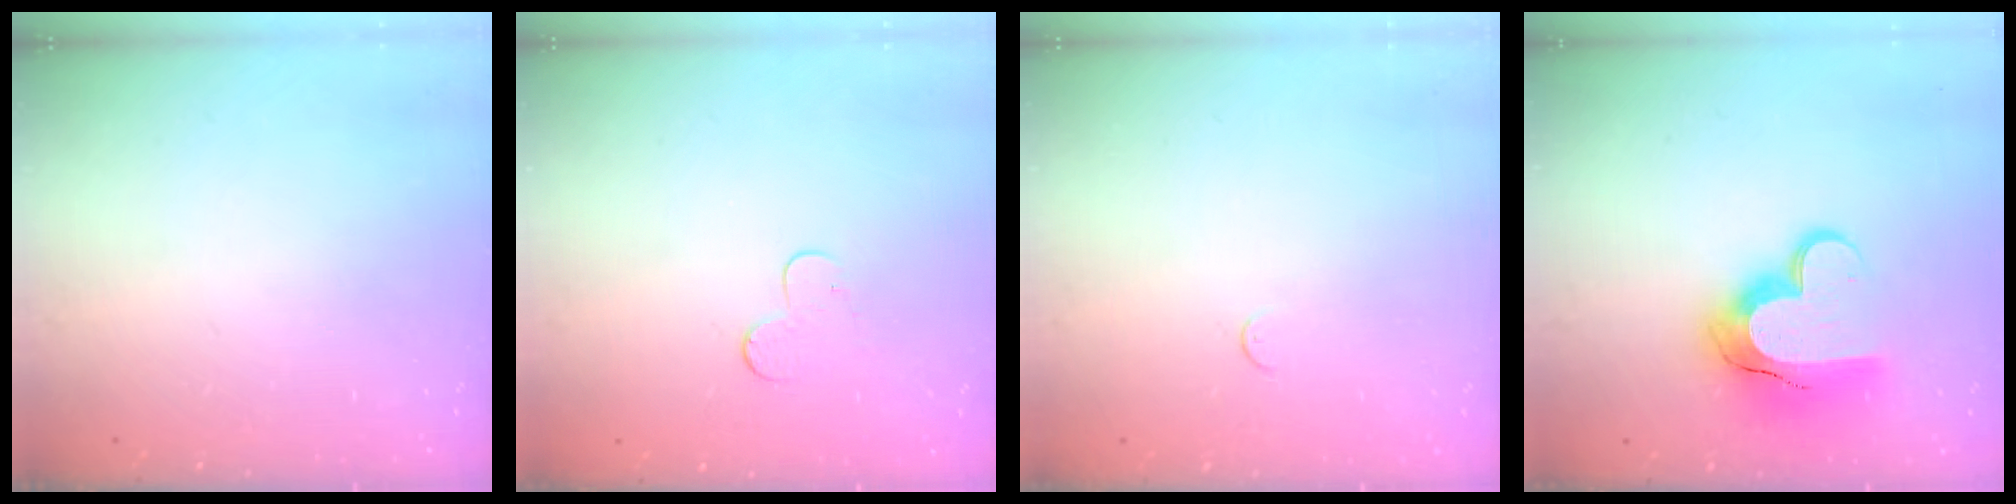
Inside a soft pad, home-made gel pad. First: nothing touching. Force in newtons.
{"total": 4.9, "press": 4.8, "slide": 0.5}
{"total": 2.7, "press": 2.7, "slide": 0.4}
{"total": 16.0, "press": 16.0, "slide": 1.0}